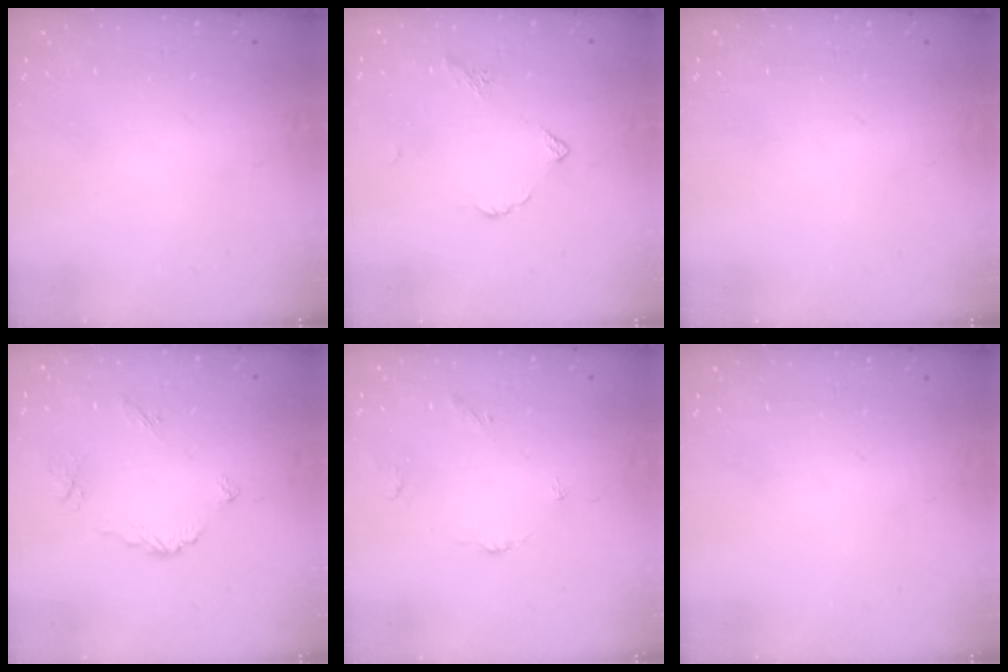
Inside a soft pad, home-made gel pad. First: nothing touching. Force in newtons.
{"total": 4.9, "press": 4.9, "slide": 0.7}
{"total": 0.0}
{"total": 5.2, "press": 5.2, "slide": 0.0}
{"total": 3.0, "press": 2.9, "slide": 0.5}
{"total": 0.0}